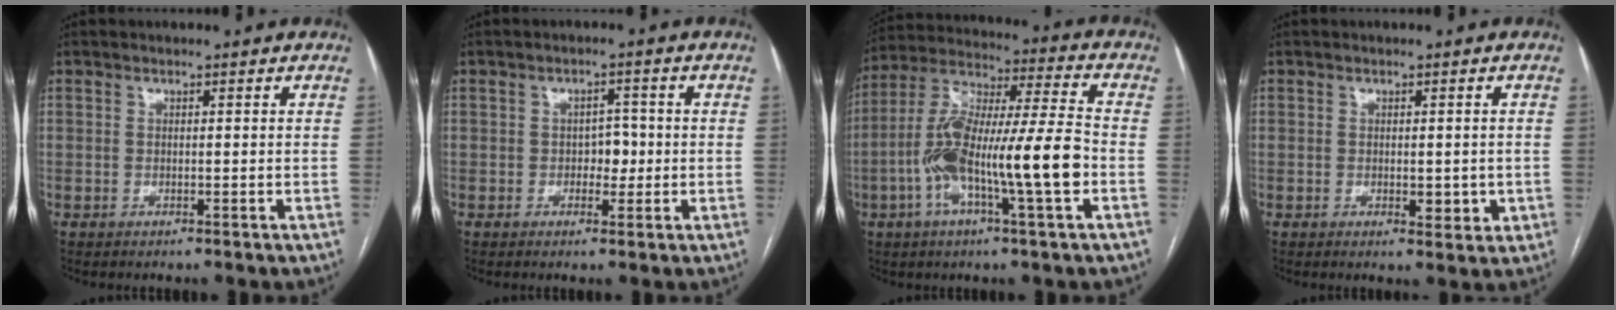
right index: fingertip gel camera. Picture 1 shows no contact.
{"total": 3.0, "force": [-0.4, 2.0, 2.2], "torque": [-0.024, 0.007, -0.005]}
{"total": 17.4, "force": [-4.5, 1.6, 16.7], "torque": [-0.318, 0.009, -0.081]}
{"total": 3.2, "force": [-0.5, 1.7, 2.6], "torque": [-0.029, -0.003, 0.001]}